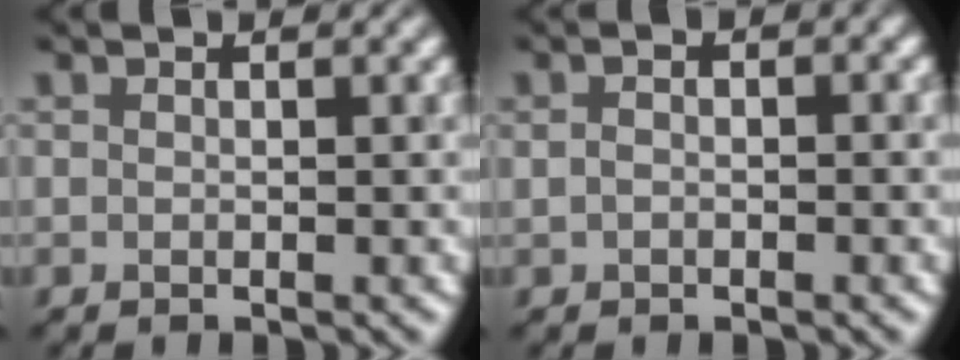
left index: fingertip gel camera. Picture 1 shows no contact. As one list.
[{"total": 1.4, "force": [0.1, 0.7, 1.1], "torque": [-0.020, 0.003, -0.006]}]